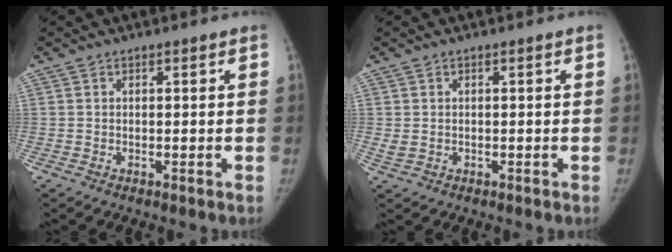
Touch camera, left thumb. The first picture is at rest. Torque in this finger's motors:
{"motor_torque": [-0.01, 0.00, 0.30, -0.29, -0.07]}